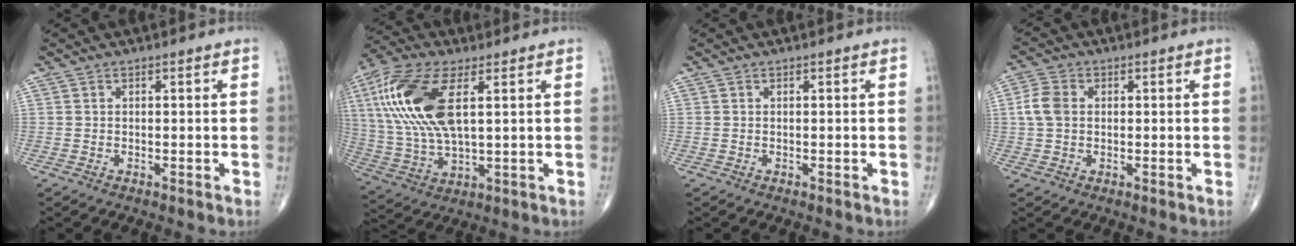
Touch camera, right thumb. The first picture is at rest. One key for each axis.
{"total": 18.6, "fx": 5.1, "fy": 8.0, "fz": 16.0, "tx": -0.354, "ty": -0.004, "tz": 0.097}
{"total": 0.0}
{"total": 4.7, "fx": 0.5, "fy": 3.4, "fz": 3.2, "tx": -0.070, "ty": 0.009, "tz": 0.005}